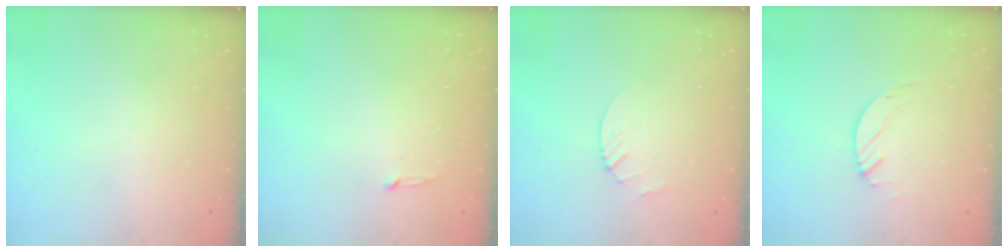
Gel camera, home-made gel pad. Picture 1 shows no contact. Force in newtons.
{"total": 2.5, "press": 2.5, "slide": 0.2}
{"total": 3.0, "press": 3.0, "slide": 0.3}
{"total": 2.7, "press": 2.7, "slide": 0.2}